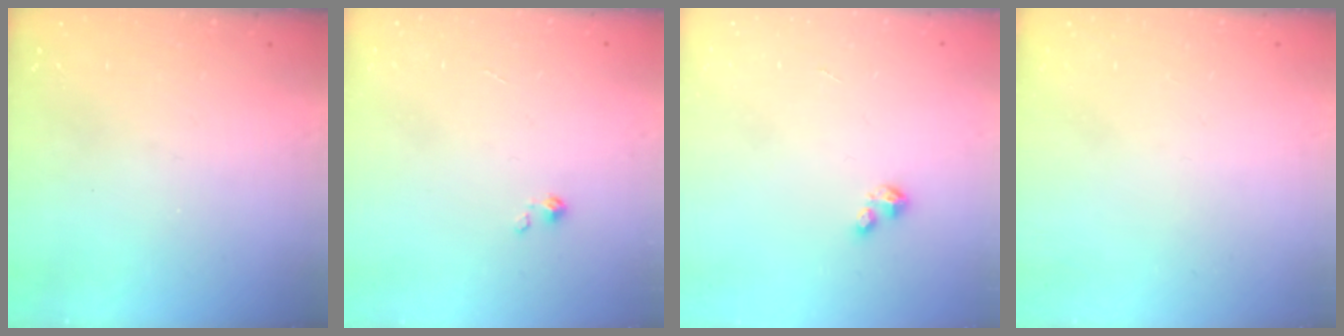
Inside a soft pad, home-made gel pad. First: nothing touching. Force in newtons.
{"total": 0.0}
{"total": 2.1, "press": 2.0, "slide": 0.5}
{"total": 0.0}